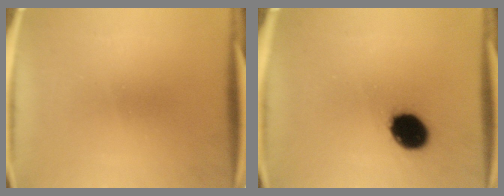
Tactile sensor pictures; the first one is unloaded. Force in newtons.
{"total": 11.5}